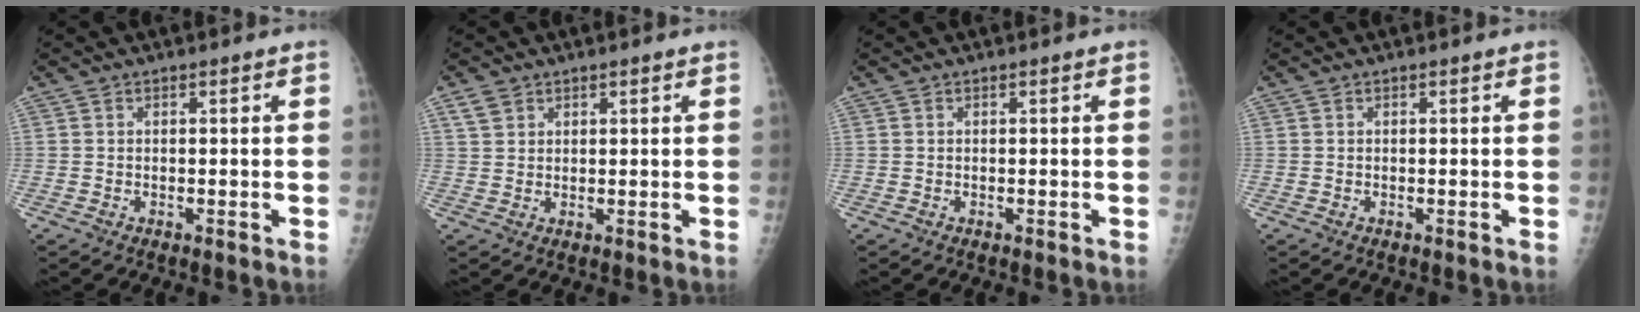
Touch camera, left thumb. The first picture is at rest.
{"total": 2.6, "force": [1.7, 1.8, 1.0], "torque": [-0.012, -0.003, 0.033]}
{"total": 0.0}
{"total": 0.0}